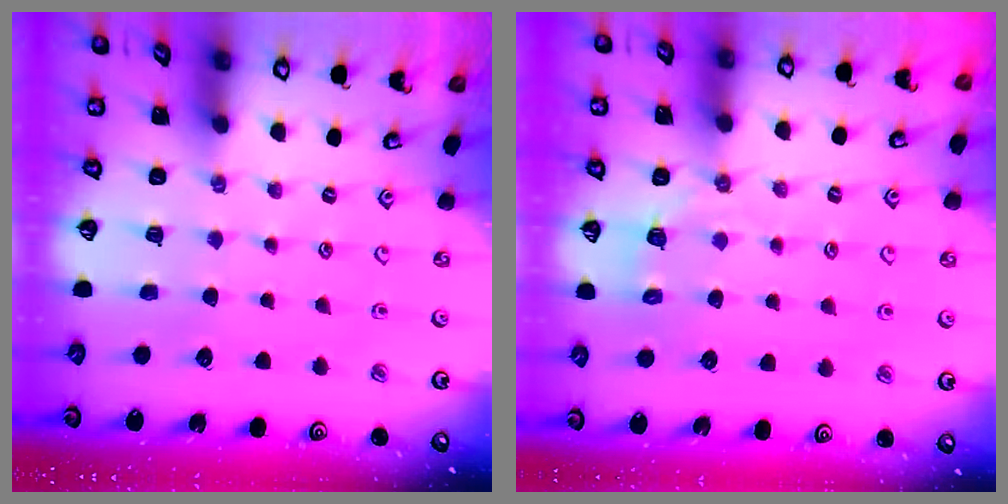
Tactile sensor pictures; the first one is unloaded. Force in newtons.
{"total": 3.6, "press": 3.1, "slide": 1.9}